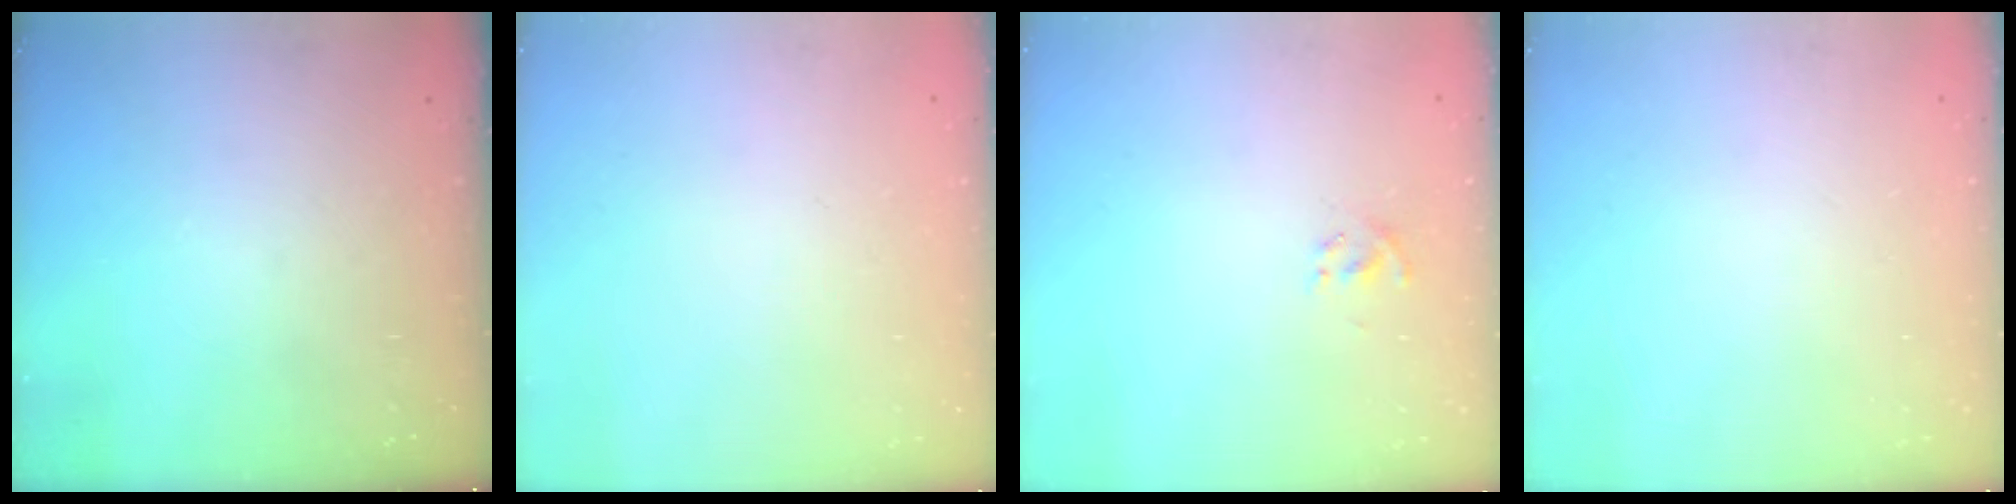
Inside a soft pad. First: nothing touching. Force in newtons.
{"total": 1.8, "press": 1.8, "slide": 0.2}
{"total": 2.5, "press": 2.4, "slide": 0.8}
{"total": 1.8, "press": 1.8, "slide": 0.2}